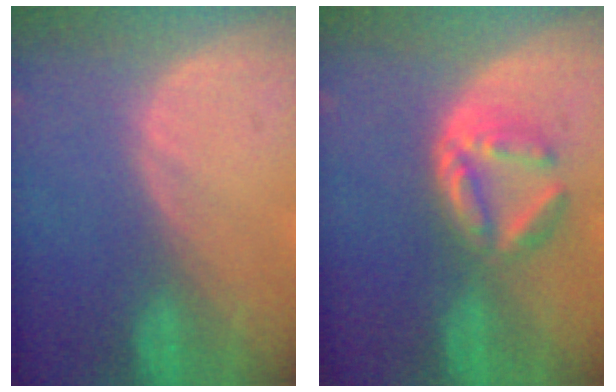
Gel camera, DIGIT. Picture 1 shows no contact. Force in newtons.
{"total": 5.9, "press": 5.3, "slide": 2.7}